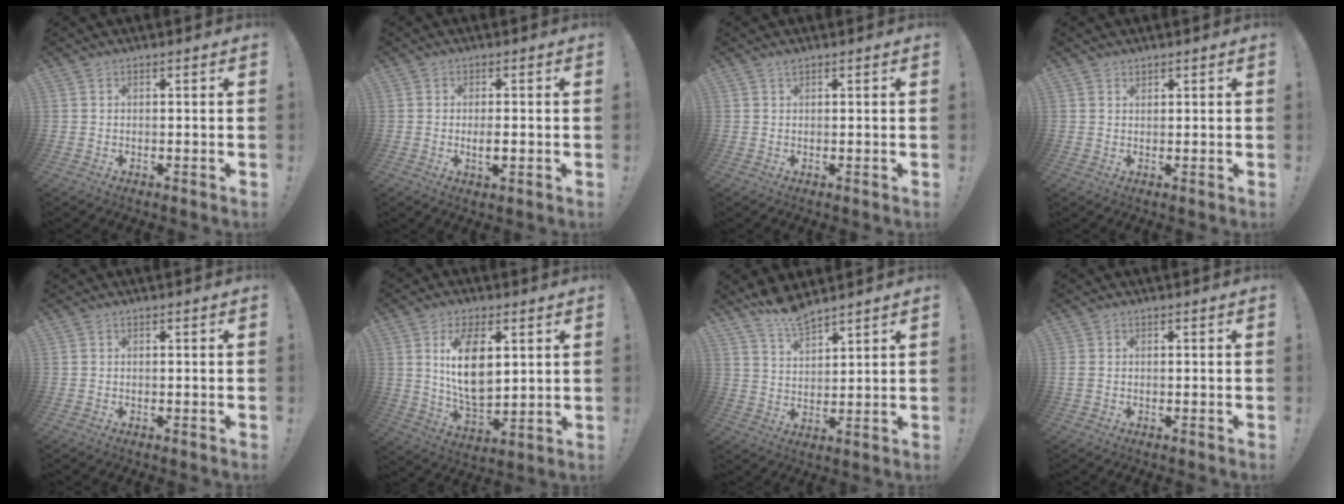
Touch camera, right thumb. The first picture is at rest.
{"total": 3.2, "force": [-0.5, 0.8, 3.0], "torque": [-0.051, -0.005, -0.012]}
{"total": 0.8, "force": [0.7, 0.0, 0.4], "torque": [-0.001, -0.003, 0.012]}
{"total": 1.1, "force": [1.0, 0.5, 0.2], "torque": [-0.001, -0.006, 0.019]}
{"total": 0.0}
{"total": 14.5, "force": [4.5, 7.8, 11.3], "torque": [-0.203, -0.020, 0.077]}
{"total": 8.0, "force": [7.3, 1.6, 2.8], "torque": [-0.062, -0.048, 0.135]}
{"total": 1.1, "force": [0.2, 0.8, 0.7], "torque": [-0.022, 0.006, 0.005]}